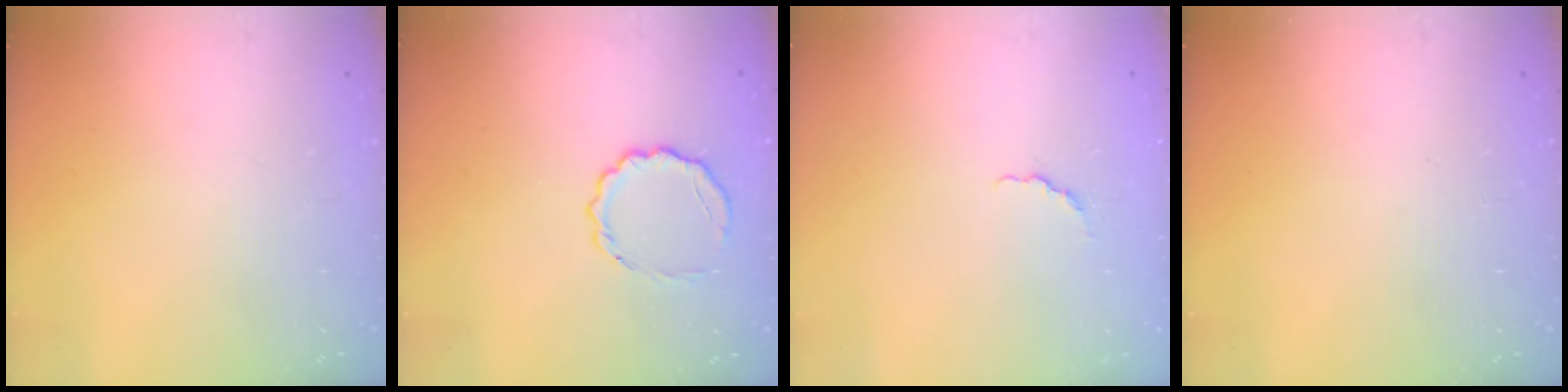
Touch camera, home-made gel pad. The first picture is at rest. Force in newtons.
{"total": 6.7, "press": 6.5, "slide": 1.7}
{"total": 1.5, "press": 1.3, "slide": 0.7}
{"total": 0.0}